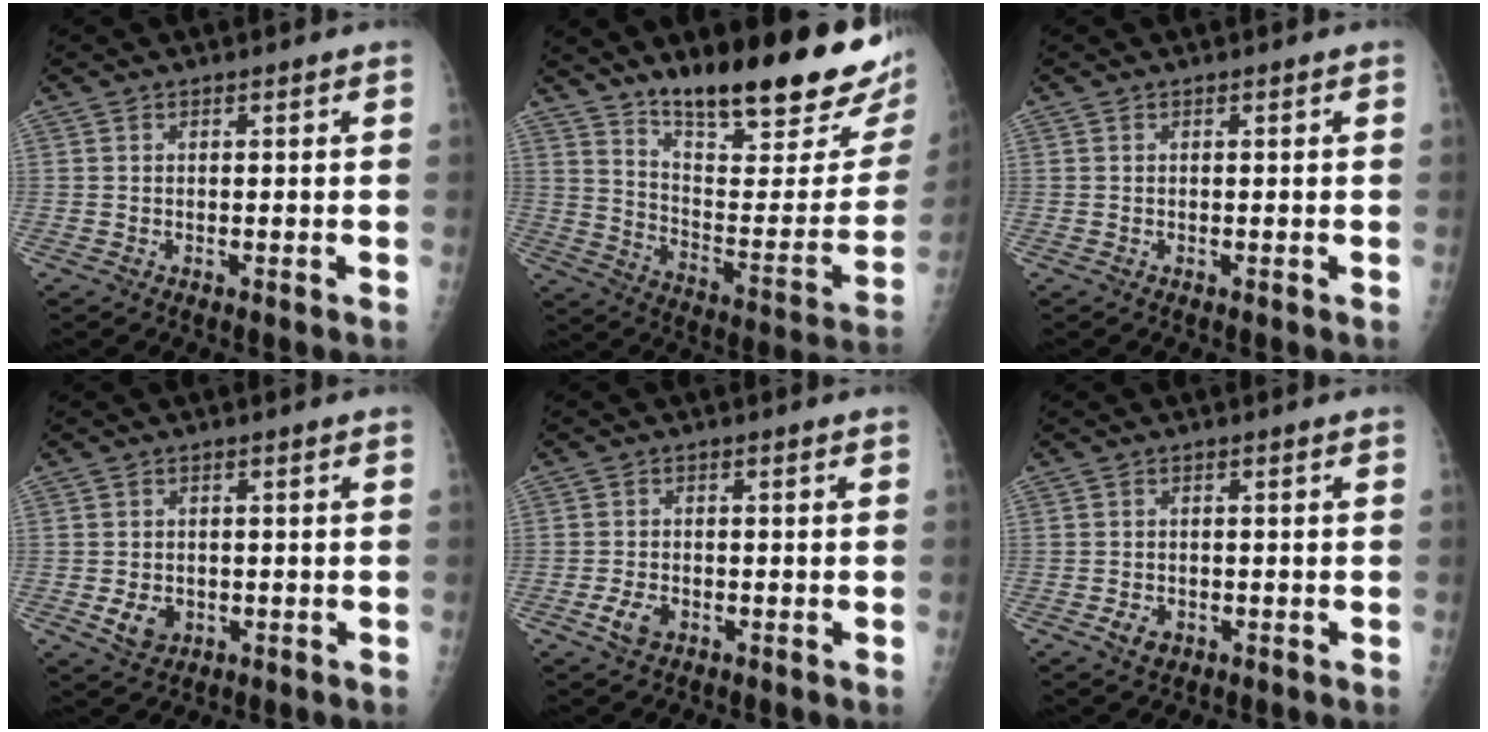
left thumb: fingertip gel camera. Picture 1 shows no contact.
{"total": 27.5, "force": [19.1, 6.7, 18.7], "torque": [-0.240, -0.095, 0.288]}
{"total": 0.0}
{"total": 4.4, "force": [-1.2, 3.4, 2.5], "torque": [-0.034, 0.002, -0.011]}
{"total": 3.7, "force": [-1.7, 2.3, 2.4], "torque": [-0.046, 0.008, -0.030]}
{"total": 3.0, "force": [-1.3, 2.1, 1.6], "torque": [-0.022, 0.005, -0.017]}